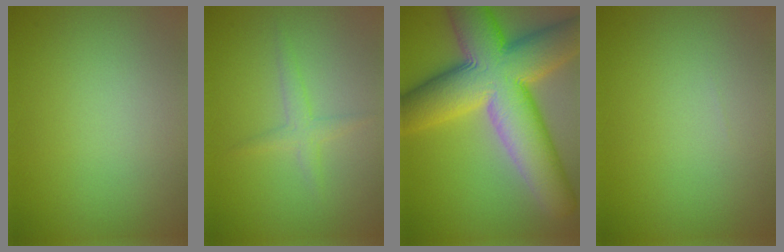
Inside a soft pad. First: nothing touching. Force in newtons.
{"total": 1.6, "press": 1.6, "slide": 0.0}
{"total": 15.0, "press": 14.9, "slide": 0.5}
{"total": 0.0}